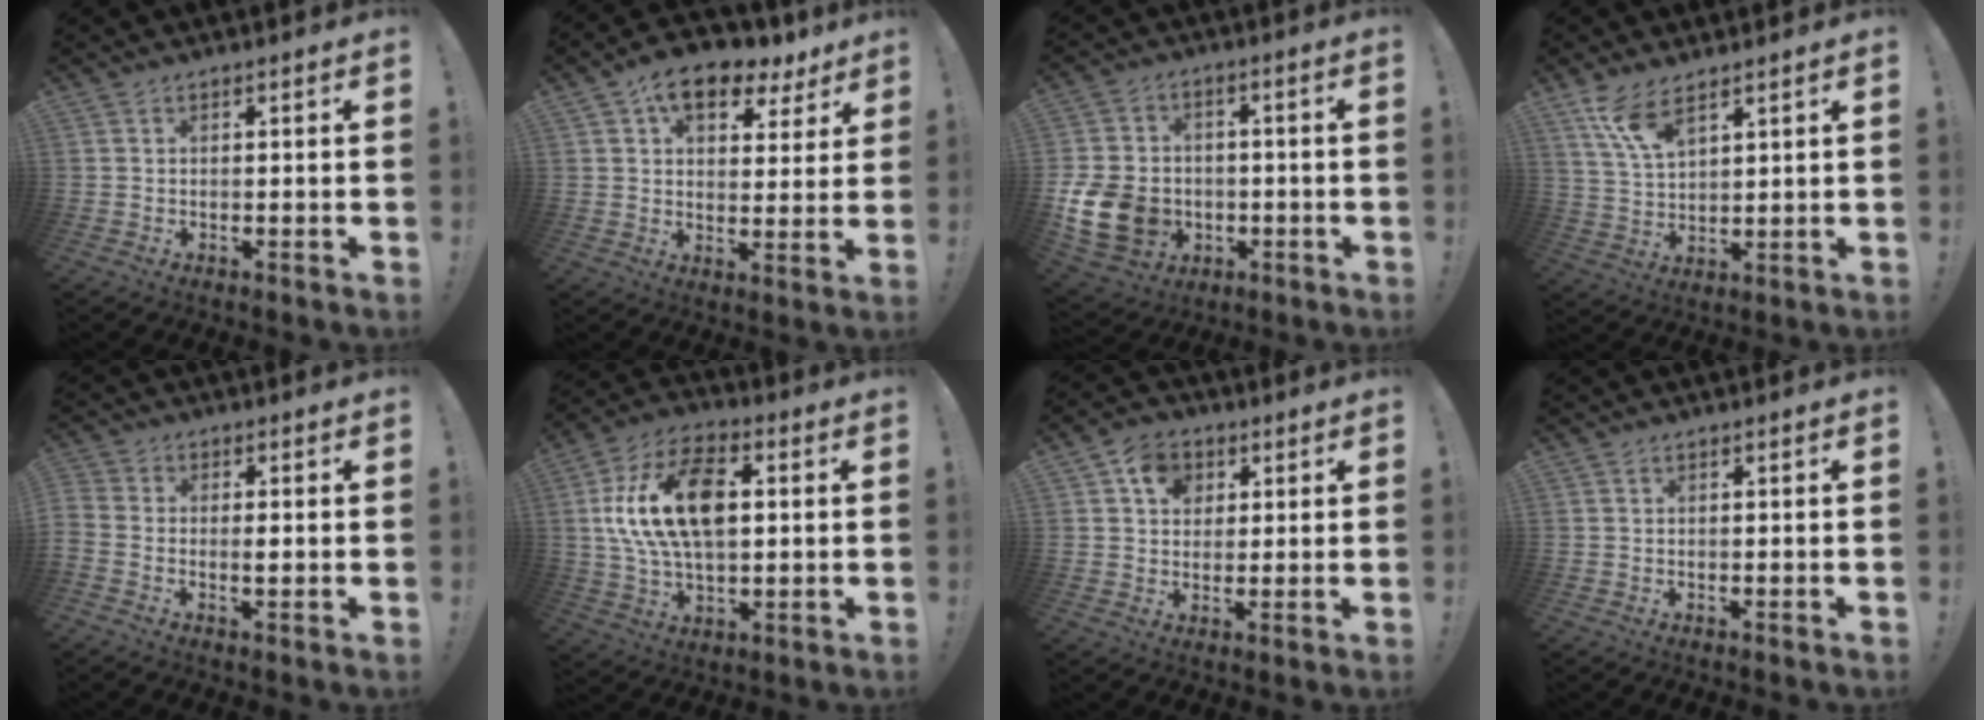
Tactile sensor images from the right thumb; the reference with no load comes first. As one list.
[{"total": 11.5, "force": [6.7, 6.7, 6.4], "torque": [-0.098, -0.034, 0.122]}, {"total": 15.0, "force": [-3.2, 12.4, 7.8], "torque": [-0.159, 0.014, -0.051]}, {"total": 9.1, "force": [6.5, 3.3, 5.4], "torque": [-0.113, -0.028, 0.124]}, {"total": 3.0, "force": [-0.9, 2.1, 1.9], "torque": [-0.049, 0.005, -0.016]}, {"total": 20.4, "force": [3.5, 12.8, 15.4], "torque": [-0.272, 0.005, 0.062]}, {"total": 8.2, "force": [3.1, 6.8, 3.4], "torque": [-0.053, -0.002, 0.060]}, {"total": 0.0}]